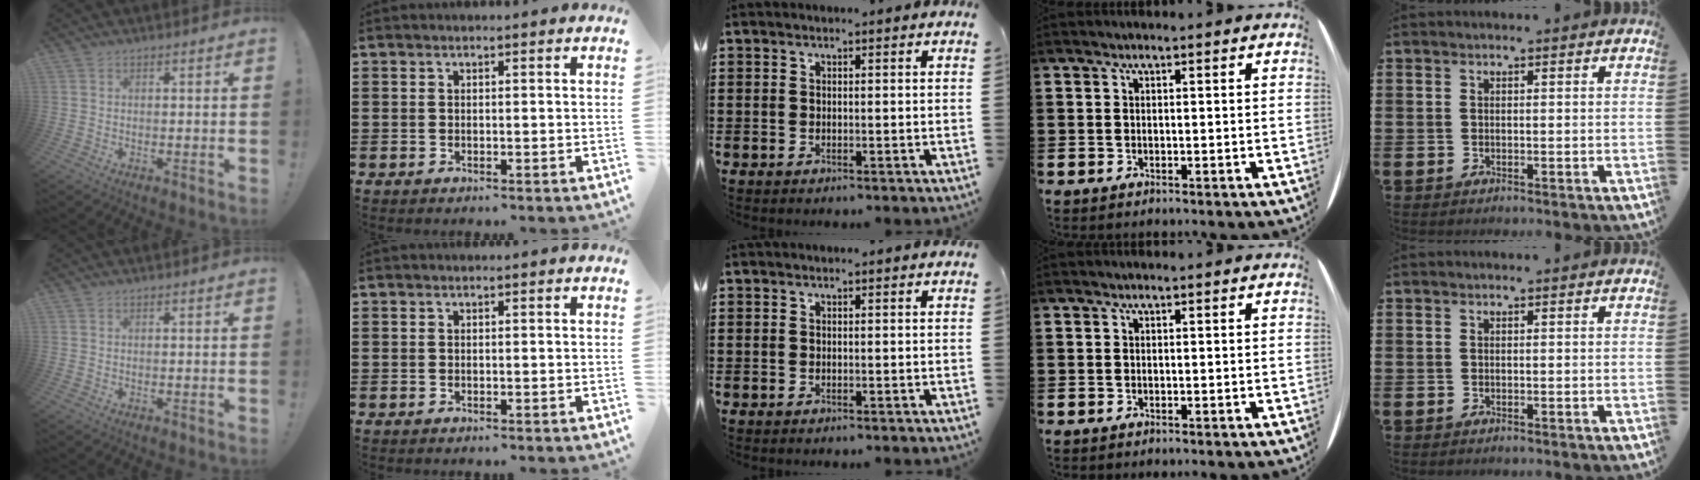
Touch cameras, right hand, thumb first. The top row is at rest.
{}